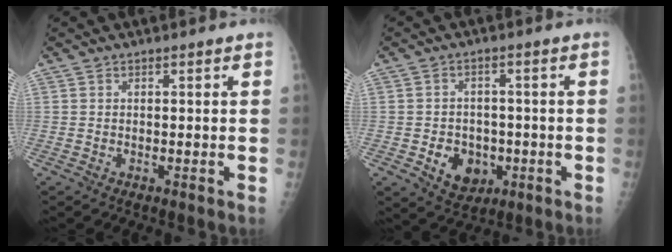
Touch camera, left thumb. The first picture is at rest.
{"total": 7.5, "force": [-2.2, 6.1, 3.9], "torque": [-0.030, 0.008, -0.025]}